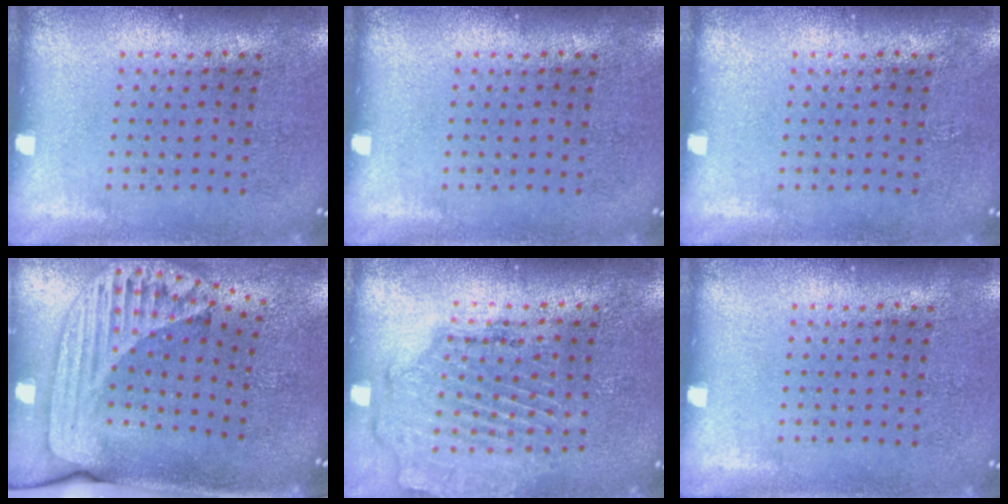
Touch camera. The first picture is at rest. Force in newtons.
{"total": 0.0}
{"total": 0.0}
{"total": 2.5, "press": 1.8, "slide": 1.7}
{"total": 1.6, "press": 1.6, "slide": 0.5}
{"total": 0.0}